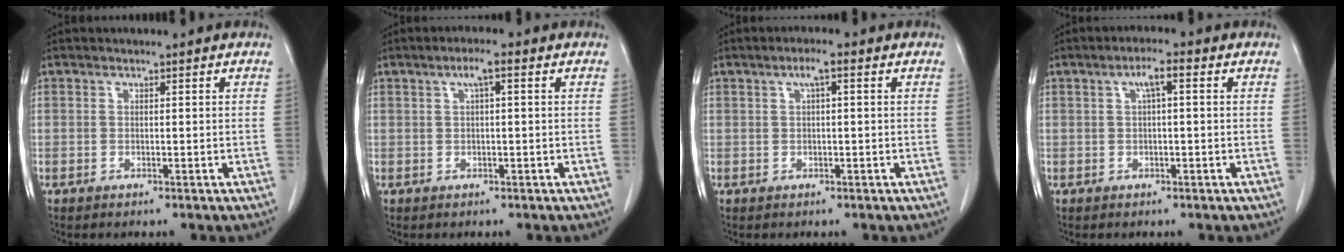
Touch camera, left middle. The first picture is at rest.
{"total": 2.6, "force": [1.0, 0.3, 2.4], "torque": [-0.043, 0.010, 0.016]}
{"total": 2.3, "force": [0.9, 0.3, 2.1], "torque": [-0.038, 0.008, 0.014]}
{"total": 2.9, "force": [0.8, 0.4, 2.8], "torque": [-0.050, 0.012, 0.014]}